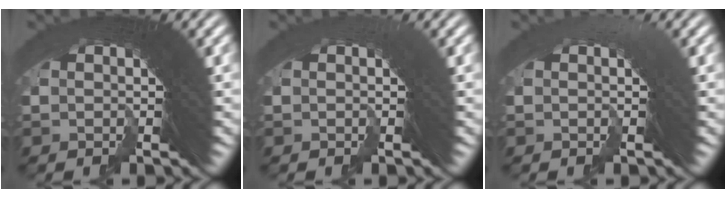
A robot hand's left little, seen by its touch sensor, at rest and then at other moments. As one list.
[{"total": 1.5, "force": [-0.4, -0.8, -1.2], "torque": [0.015, -0.002, -0.008]}, {"total": 3.2, "force": [-0.9, -2.2, -2.1], "torque": [0.026, -0.007, -0.012]}]